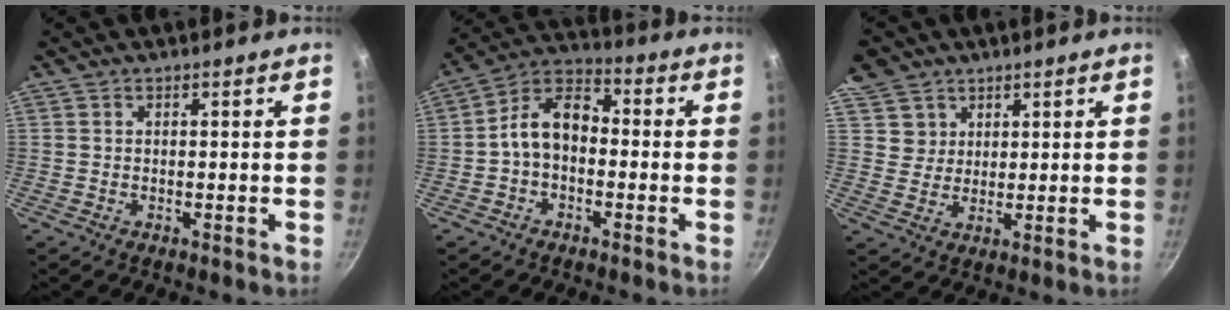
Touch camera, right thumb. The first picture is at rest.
{"total": 9.4, "force": [-1.3, 6.3, 6.8], "torque": [-0.099, 0.042, -0.041]}
{"total": 6.6, "force": [4.0, 5.2, 0.9], "torque": [0.021, -0.008, 0.074]}